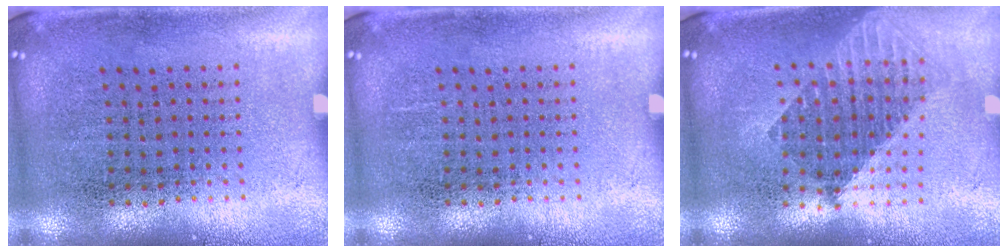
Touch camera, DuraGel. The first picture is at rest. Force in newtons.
{"total": 0.0}
{"total": 1.6, "press": 1.4, "slide": 0.9}